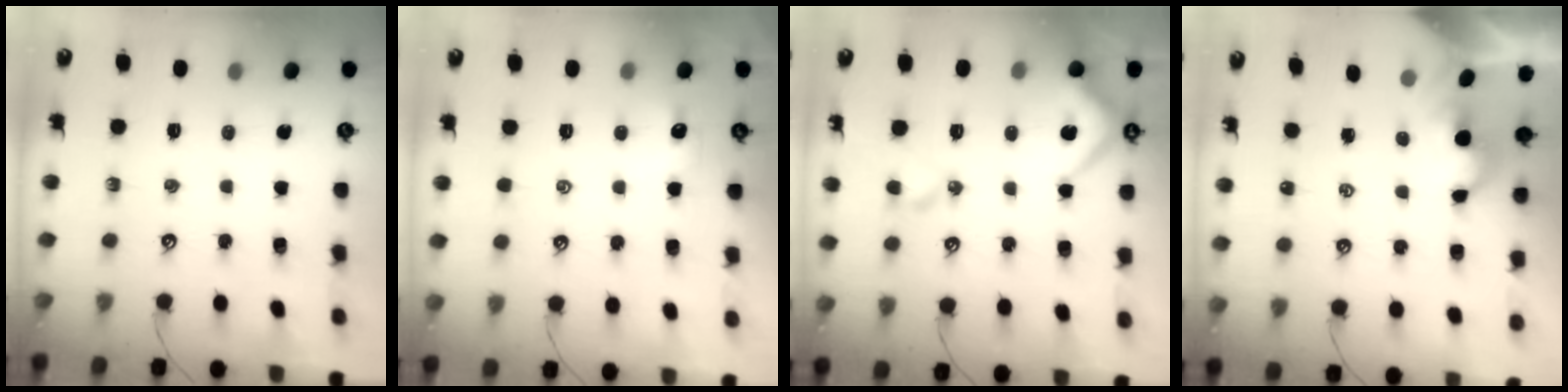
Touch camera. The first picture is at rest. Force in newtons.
{"total": 0.7, "press": 0.4, "slide": 0.6}
{"total": 10.2, "press": 10.0, "slide": 1.9}
{"total": 2.0, "press": 1.9, "slide": 0.4}